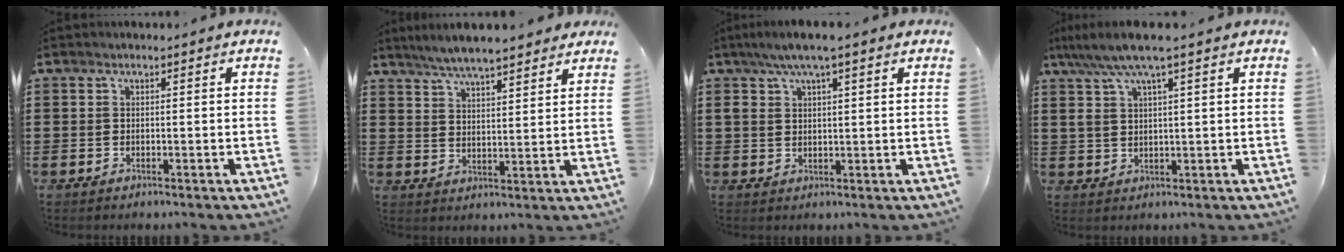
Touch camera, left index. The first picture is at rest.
{"total": 5.6, "force": [5.2, 0.6, 2.0], "torque": [-0.055, -0.010, 0.094]}
{"total": 4.6, "force": [2.5, 1.2, 3.6], "torque": [-0.074, 0.008, 0.044]}
{"total": 6.0, "force": [3.8, 0.7, 4.7], "torque": [-0.106, -0.006, 0.064]}